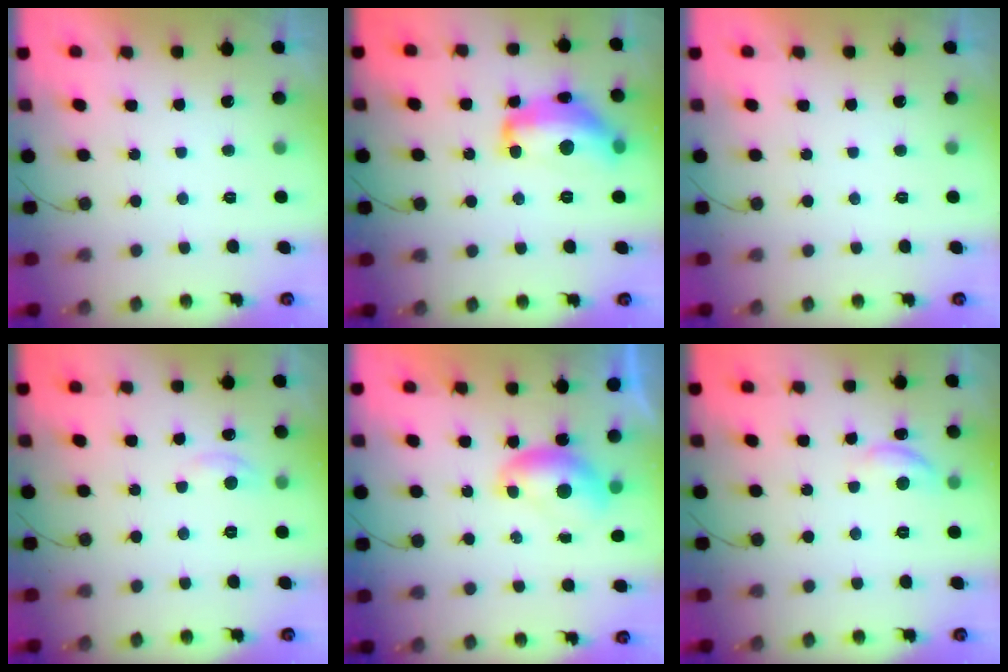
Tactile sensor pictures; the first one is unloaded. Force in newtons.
{"total": 16.0, "press": 16.0, "slide": 1.1}
{"total": 0.0}
{"total": 3.0, "press": 3.0, "slide": 0.3}
{"total": 7.7, "press": 7.6, "slide": 1.1}
{"total": 8.2, "press": 8.2, "slide": 0.7}